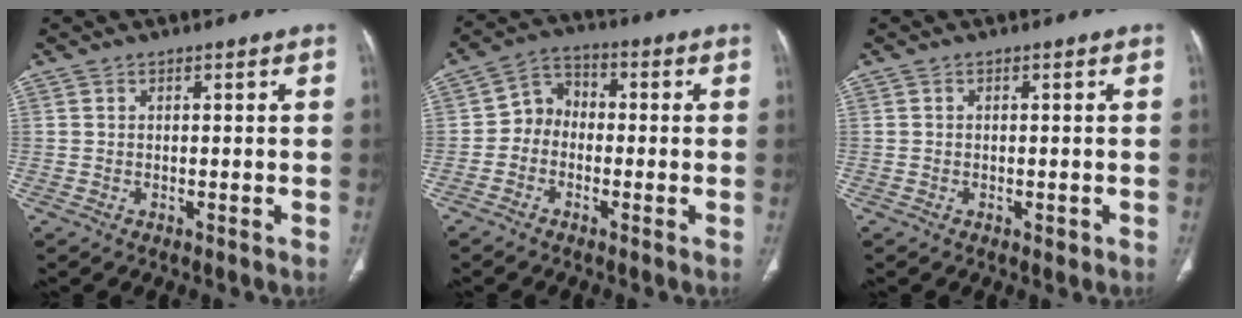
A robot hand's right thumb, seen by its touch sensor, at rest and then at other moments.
{"total": 5.8, "force": [-1.3, 4.8, 2.9], "torque": [-0.026, 0.026, -0.042]}
{"total": 0.9, "force": [-0.4, 0.5, 0.6], "torque": [-0.005, -0.001, -0.004]}